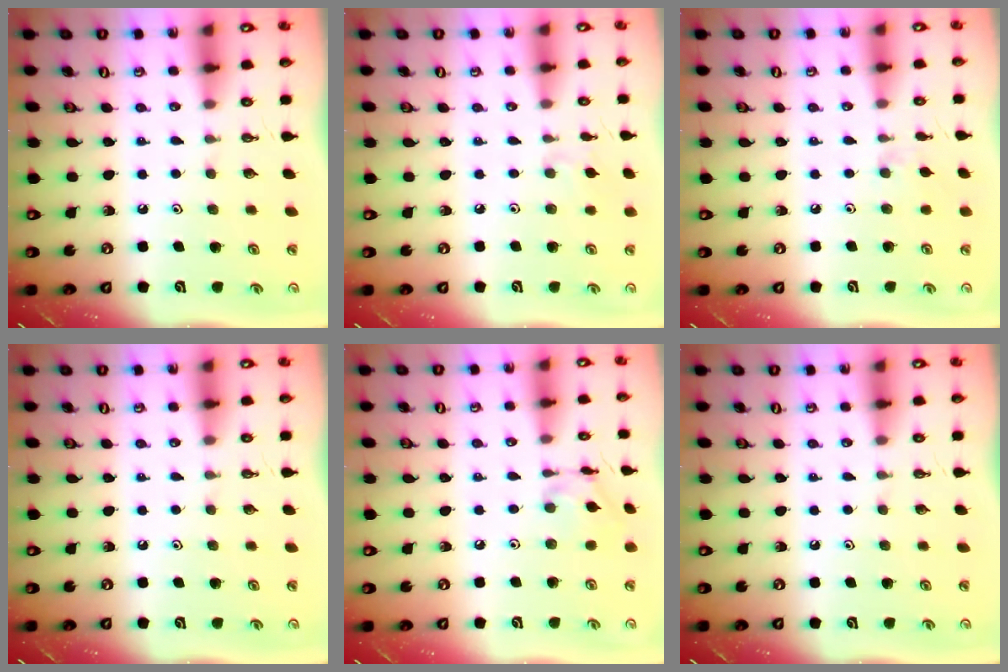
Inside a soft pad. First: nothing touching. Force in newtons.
{"total": 4.3, "press": 4.3, "slide": 0.7}
{"total": 2.9, "press": 2.9, "slide": 0.5}
{"total": 0.0}
{"total": 9.7, "press": 9.7, "slide": 0.6}
{"total": 0.0}